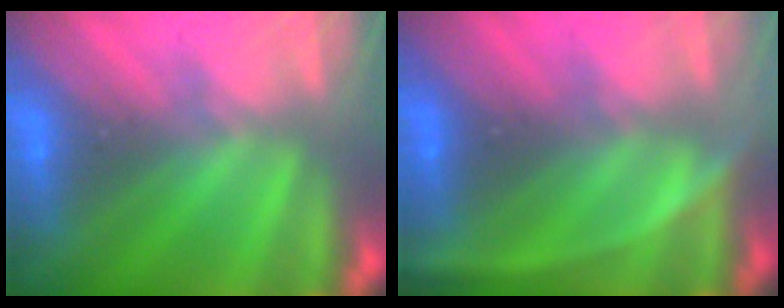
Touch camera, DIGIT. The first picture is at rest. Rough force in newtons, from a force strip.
{"total": 3.0}